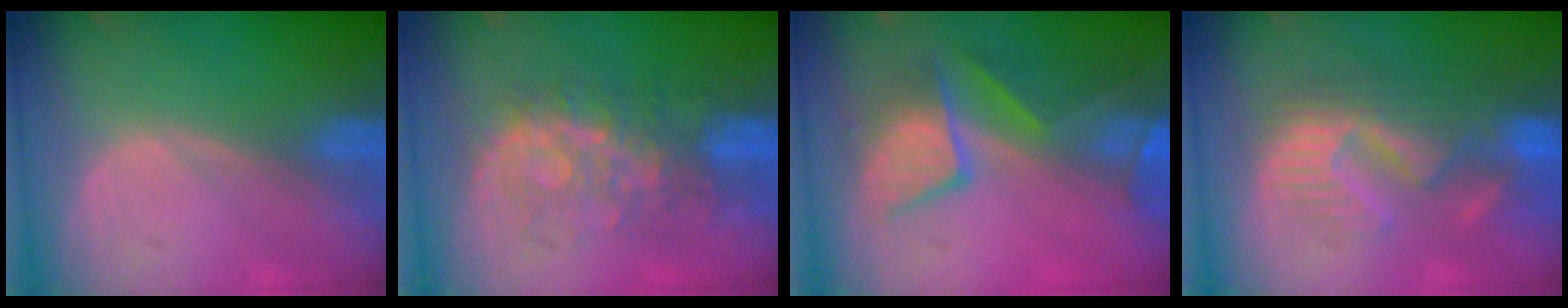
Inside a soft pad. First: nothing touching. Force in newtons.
{"total": 7.9, "press": 7.9, "slide": 0.0}
{"total": 9.8, "press": 8.5, "slide": 5.0}
{"total": 10.9, "press": 9.8, "slide": 4.9}